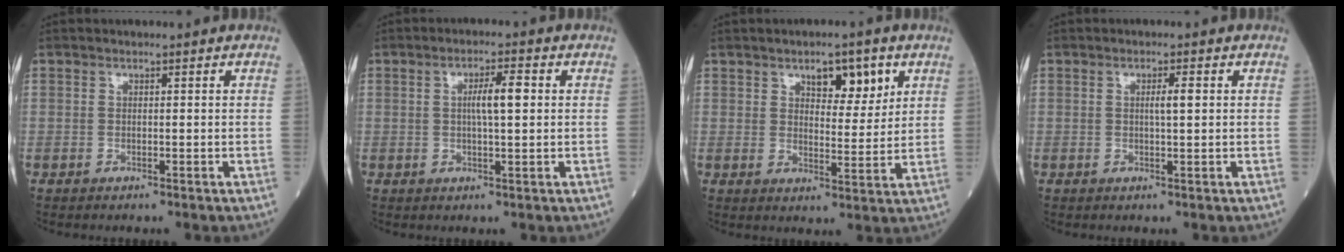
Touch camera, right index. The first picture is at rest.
{"total": 4.4, "force": [0.7, 0.5, 4.3], "torque": [-0.076, 0.005, 0.011]}
{"total": 6.7, "force": [3.7, 2.6, 5.0], "torque": [-0.068, -0.001, 0.055]}
{"total": 1.9, "force": [0.4, 0.1, 1.9], "torque": [-0.034, 0.001, 0.006]}